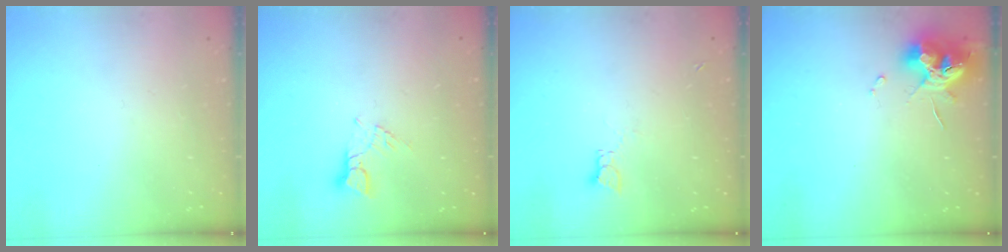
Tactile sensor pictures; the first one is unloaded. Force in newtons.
{"total": 2.6, "press": 2.6, "slide": 0.3}
{"total": 2.0, "press": 2.0, "slide": 0.2}
{"total": 12.8, "press": 12.8, "slide": 1.0}